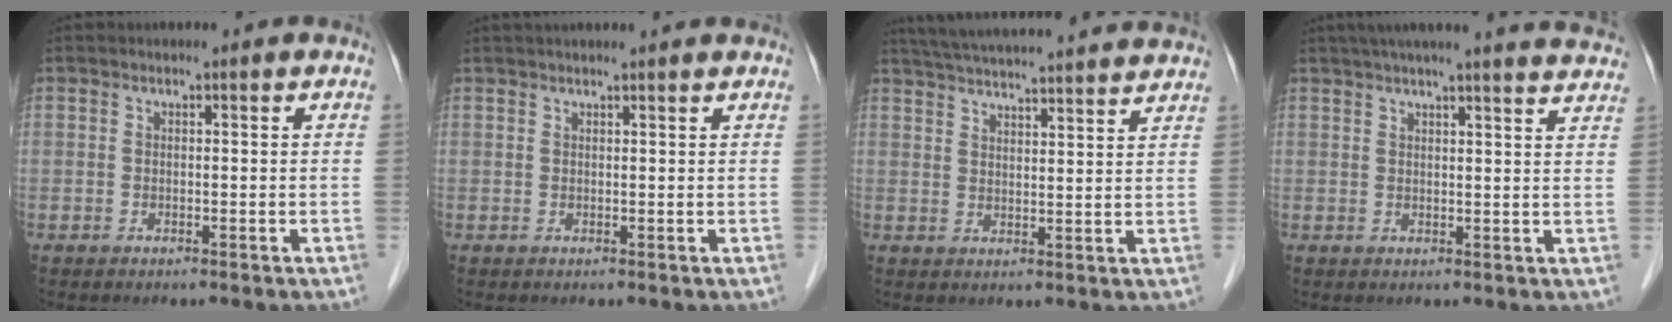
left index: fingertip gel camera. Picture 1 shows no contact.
{"total": 6.5, "force": [6.0, -0.2, 2.4], "torque": [-0.028, 0.033, 0.069]}
{"total": 20.1, "force": [18.7, 0.6, 7.4], "torque": [-0.126, 0.021, 0.255]}
{"total": 20.3, "force": [18.4, 0.6, 8.5], "torque": [-0.124, -0.002, 0.221]}